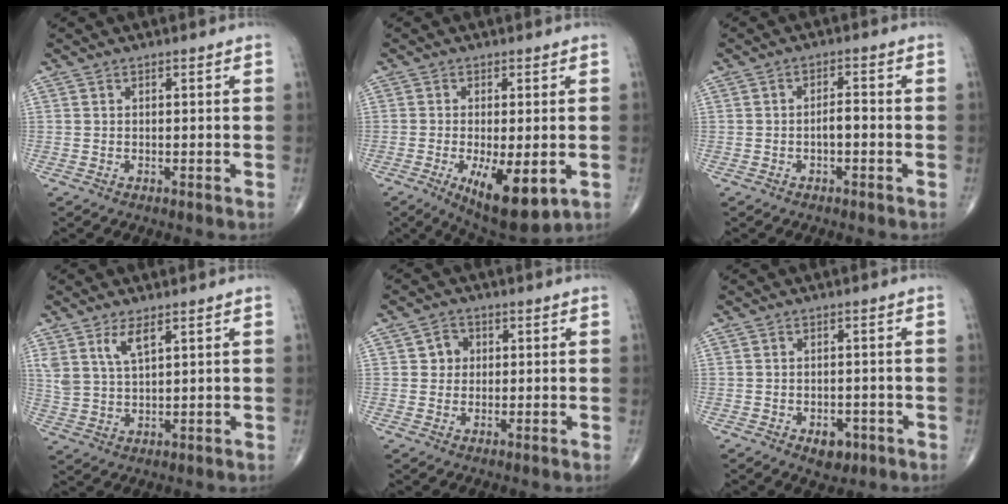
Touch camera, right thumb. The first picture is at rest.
{"total": 11.3, "force": [-3.5, 4.1, 10.0], "torque": [-0.155, -0.020, -0.045]}
{"total": 2.5, "force": [-0.8, 1.1, 2.1], "torque": [-0.029, 0.012, -0.013]}
{"total": 5.2, "force": [3.0, 1.8, 3.9], "torque": [-0.080, -0.014, 0.067]}
{"total": 3.3, "force": [0.5, 3.0, 1.2], "torque": [0.002, 0.004, 0.004]}
{"total": 4.0, "force": [-1.9, 2.5, 2.4], "torque": [-0.021, 0.006, -0.020]}